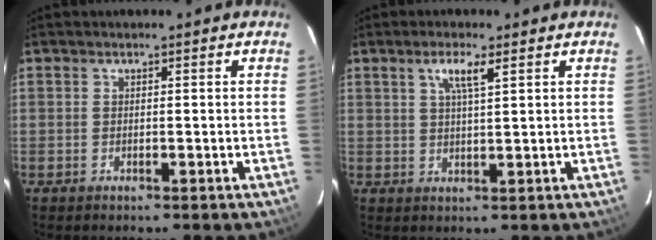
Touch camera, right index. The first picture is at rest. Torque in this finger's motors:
{"motor_torque": [-0.08, 0.12, 0.21, 0.06]}